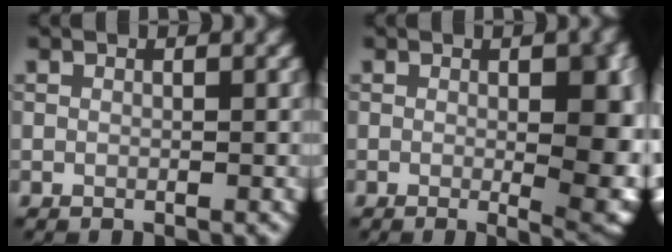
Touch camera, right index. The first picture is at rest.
{"total": 7.7, "force": [0.0, 2.0, 7.4], "torque": [-0.085, -0.007, 0.005]}